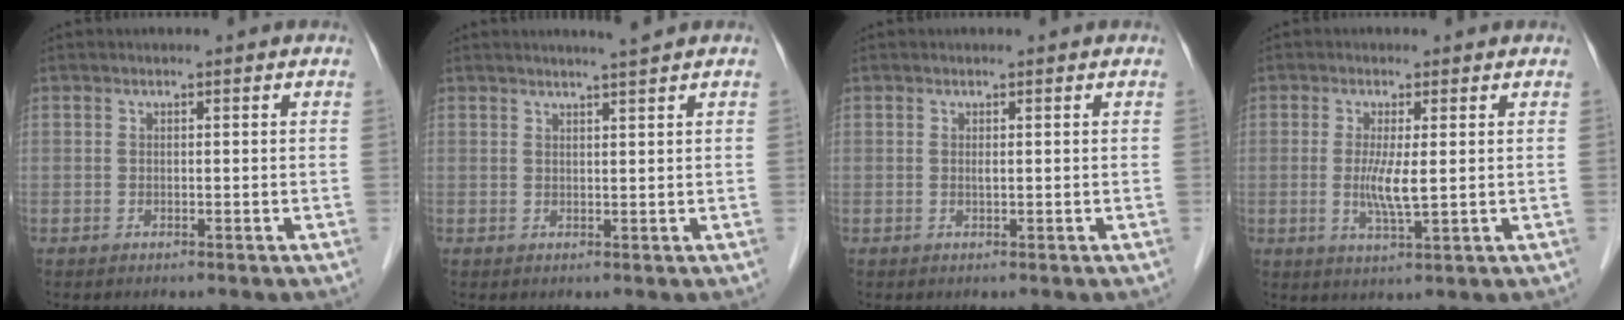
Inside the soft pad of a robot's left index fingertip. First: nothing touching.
{"total": 2.5, "force": [2.1, -0.8, 1.0], "torque": [-0.012, -0.003, 0.034]}
{"total": 0.5, "force": [0.2, 0.0, 0.5], "torque": [-0.013, -0.001, 0.004]}
{"total": 4.2, "force": [0.1, 0.2, 4.2], "torque": [-0.090, -0.011, 0.006]}